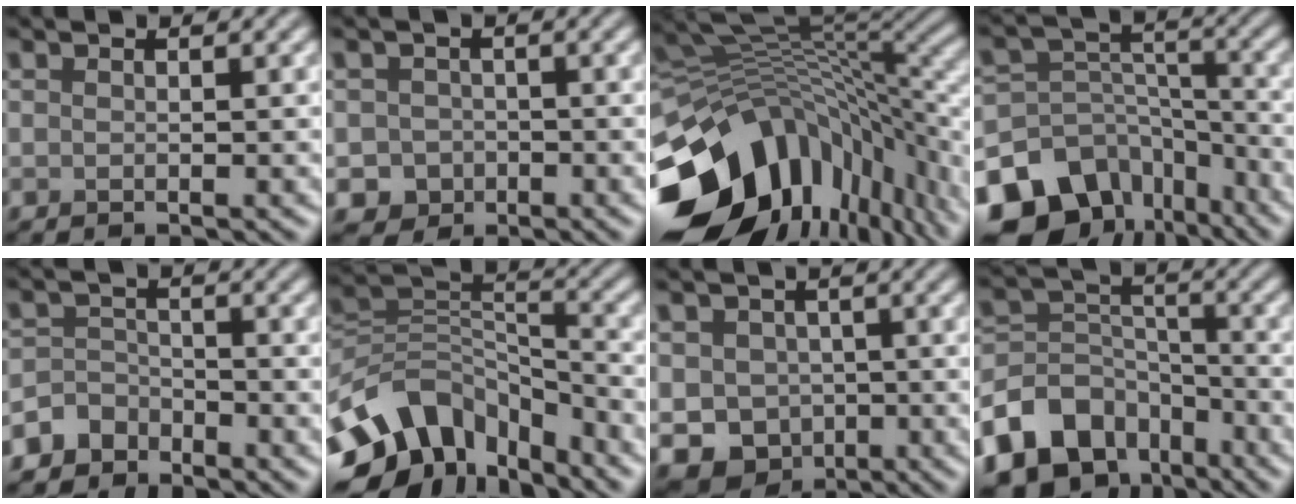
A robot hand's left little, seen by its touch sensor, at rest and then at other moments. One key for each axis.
{"total": 2.5, "fx": -0.8, "fy": 2.3, "fz": 0.4, "tx": 0.003, "ty": -0.002, "tz": -0.015}
{"total": 15.8, "fx": -6.3, "fy": 9.8, "fz": 10.7, "tx": -0.210, "ty": -0.015, "tz": -0.098}
{"total": 15.0, "fx": -10.2, "fy": 9.9, "fz": 4.9, "tx": -0.129, "ty": -0.018, "tz": -0.141}
{"total": 3.9, "fx": -3.2, "fy": 2.3, "fz": 0.0, "tx": 0.027, "ty": 0.006, "tz": -0.067}
{"total": 11.0, "fx": -6.8, "fy": 6.9, "fz": 5.2, "tx": -0.102, "ty": 0.011, "tz": -0.133}
{"total": 9.8, "fx": -3.2, "fy": 8.7, "fz": 3.2, "tx": -0.050, "ty": -0.033, "tz": -0.070}
{"total": 11.0, "fx": -7.2, "fy": 7.1, "fz": 4.2, "tx": -0.073, "ty": 0.011, "tz": -0.136}